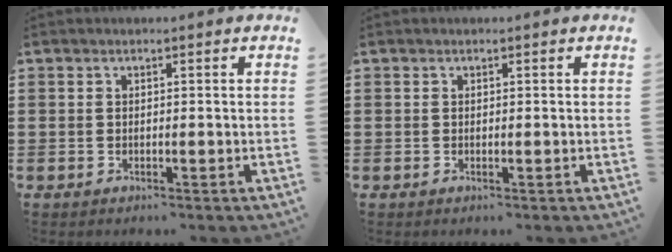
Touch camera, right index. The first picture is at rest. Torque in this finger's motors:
{"motor_torque": [-0.01, 0.01, 0.00, 0.00]}